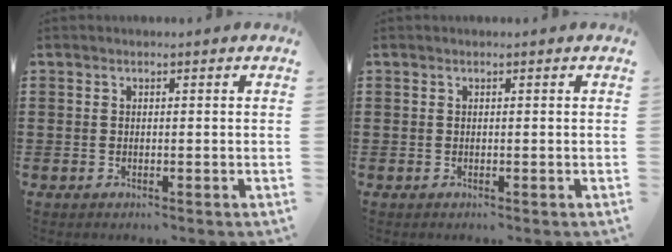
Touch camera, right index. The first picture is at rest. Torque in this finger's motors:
{"motor_torque": [1.18, 0.95, 0.01, -0.01]}